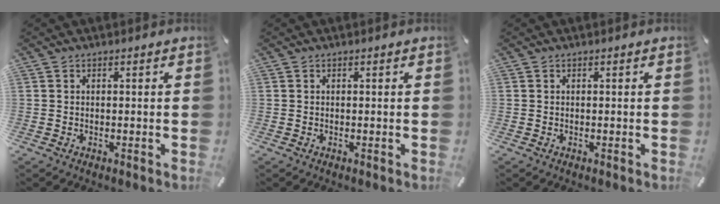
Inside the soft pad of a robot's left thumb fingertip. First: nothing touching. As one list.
[{"total": 0.0}, {"total": 0.0}]